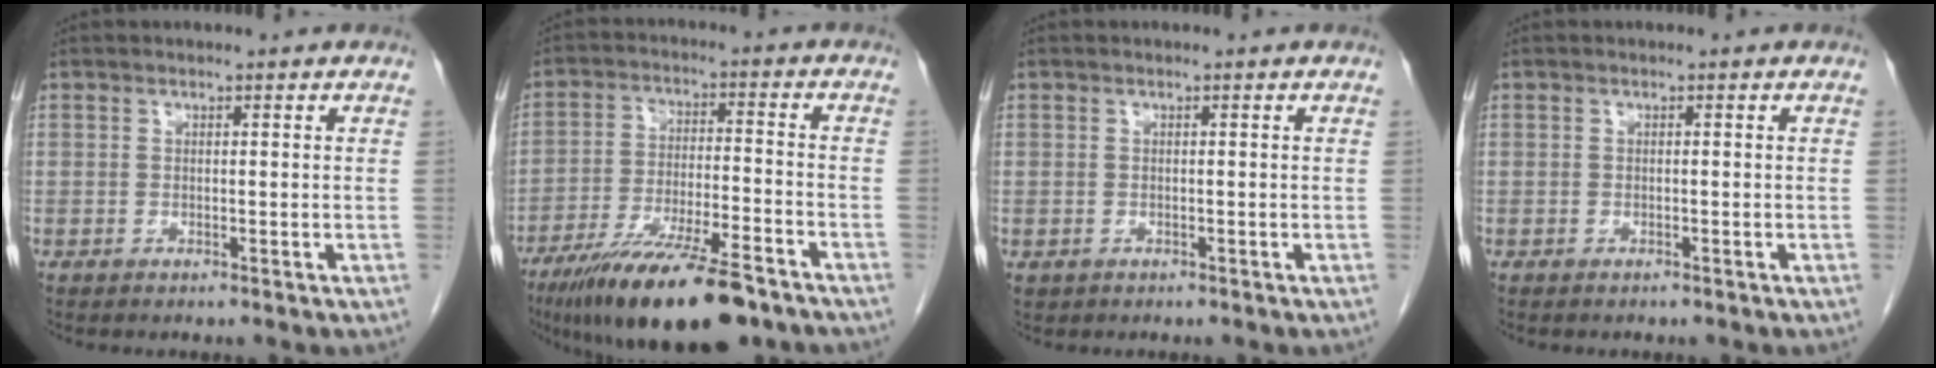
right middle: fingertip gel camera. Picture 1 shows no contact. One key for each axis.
{"total": 17.5, "fx": -13.0, "fy": 3.1, "fz": 11.4, "tx": -0.180, "ty": -0.027, "tz": -0.217}
{"total": 0.6, "fx": -0.2, "fy": 0.6, "fz": 0.2, "tx": -0.009, "ty": 0.001, "tz": 0.003}
{"total": 0.5, "fx": -0.5, "fy": 0.3, "fz": 0.0, "tx": -0.011, "ty": 0.000, "tz": -0.007}